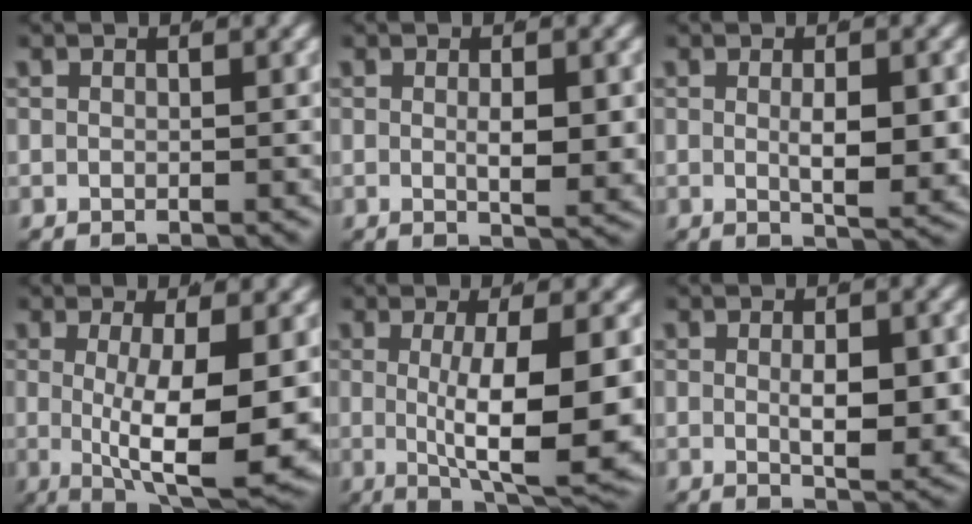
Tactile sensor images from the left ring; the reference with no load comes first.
{"total": 2.6, "force": [0.1, 0.3, 2.6], "torque": [-0.037, -0.010, 0.004]}
{"total": 3.5, "force": [0.1, 0.5, 3.4], "torque": [-0.051, -0.012, 0.004]}
{"total": 10.1, "force": [-0.5, 2.7, 9.7], "torque": [-0.138, -0.023, 0.007]}
{"total": 10.2, "force": [-0.4, 2.2, 9.9], "torque": [-0.137, -0.015, 0.010]}
{"total": 3.7, "force": [0.0, 1.1, 3.6], "torque": [-0.050, -0.014, 0.005]}